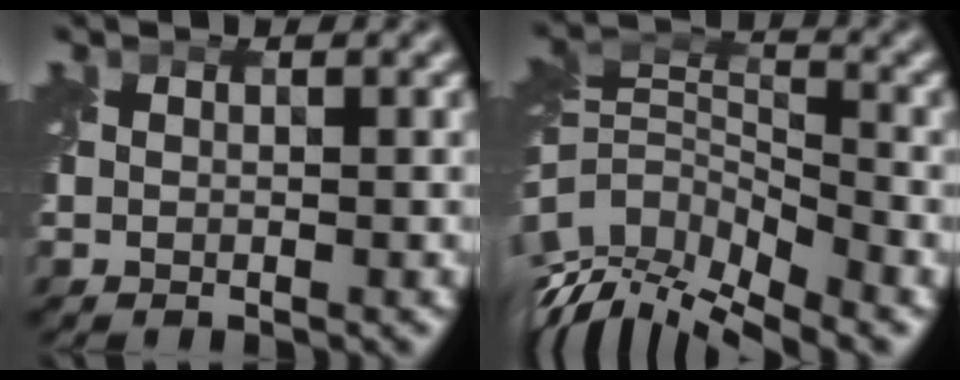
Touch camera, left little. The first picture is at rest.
{"total": 12.1, "force": [-7.6, 5.4, 7.7], "torque": [-0.157, 0.003, -0.119]}